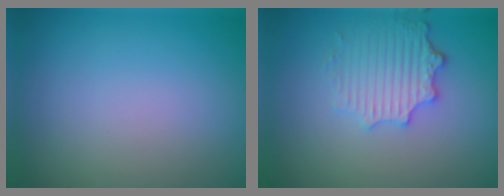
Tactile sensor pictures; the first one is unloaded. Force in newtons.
{"total": 4.0, "press": 3.2, "slide": 2.3}